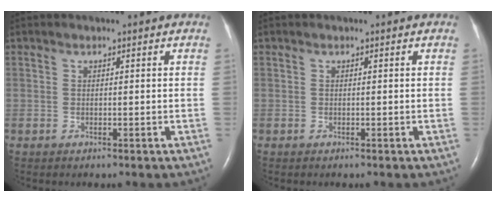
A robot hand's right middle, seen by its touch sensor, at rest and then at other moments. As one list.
[{"total": 0.0}]